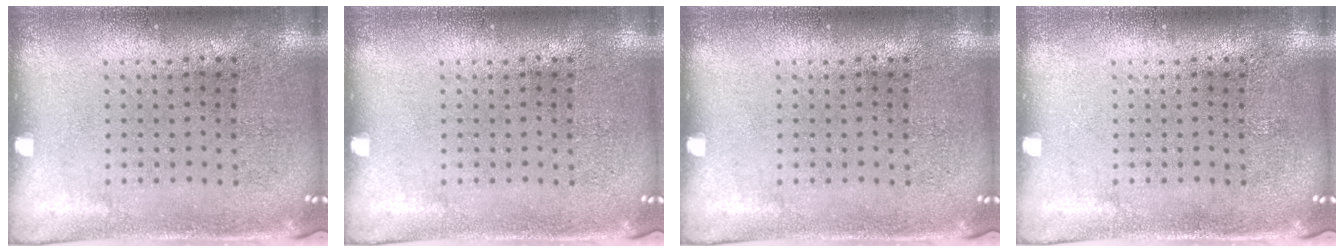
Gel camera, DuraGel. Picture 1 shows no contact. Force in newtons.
{"total": 0.0}
{"total": 0.0}
{"total": 0.0}